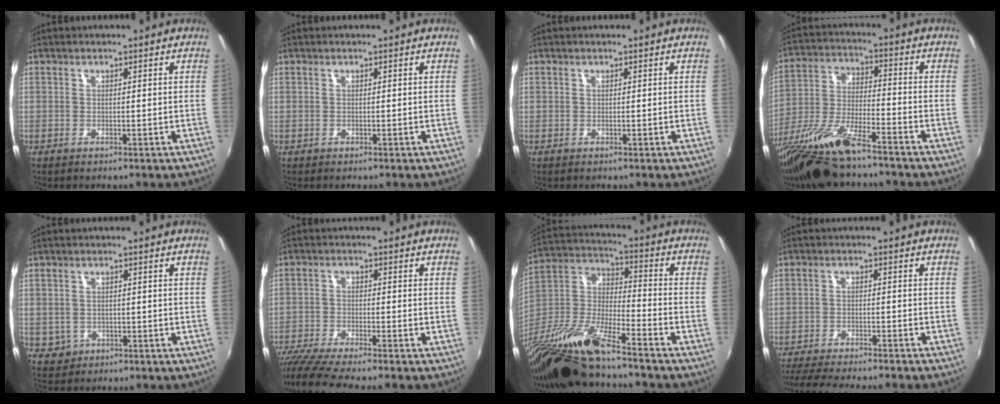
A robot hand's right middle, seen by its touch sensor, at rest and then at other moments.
{"total": 0.0}
{"total": 0.0}
{"total": 15.3, "force": [-11.8, 3.1, 9.3], "torque": [-0.197, -0.031, -0.223]}
{"total": 2.7, "force": [-0.5, 2.5, 0.9], "torque": [-0.022, 0.000, 0.001]}
{"total": 10.5, "force": [-9.1, -0.3, 5.2], "torque": [-0.120, -0.038, -0.160]}
{"total": 18.7, "force": [-14.4, 3.3, 11.6], "torque": [-0.232, -0.019, -0.283]}
{"total": 10.6, "force": [-9.6, -0.2, 4.6], "torque": [-0.109, -0.016, -0.149]}